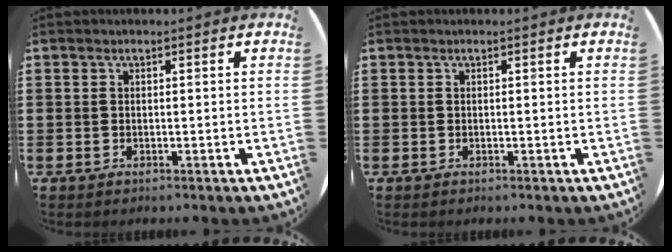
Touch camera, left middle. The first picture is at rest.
{"total": 0.0}